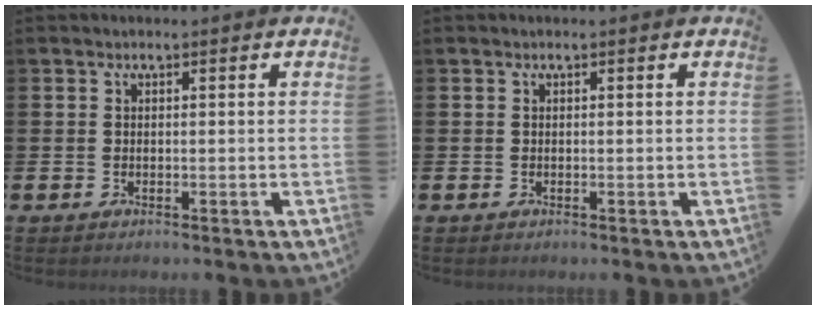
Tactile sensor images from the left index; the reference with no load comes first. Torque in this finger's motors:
{"motor_torque": [-0.02, 0.01, 0.00, 0.00]}